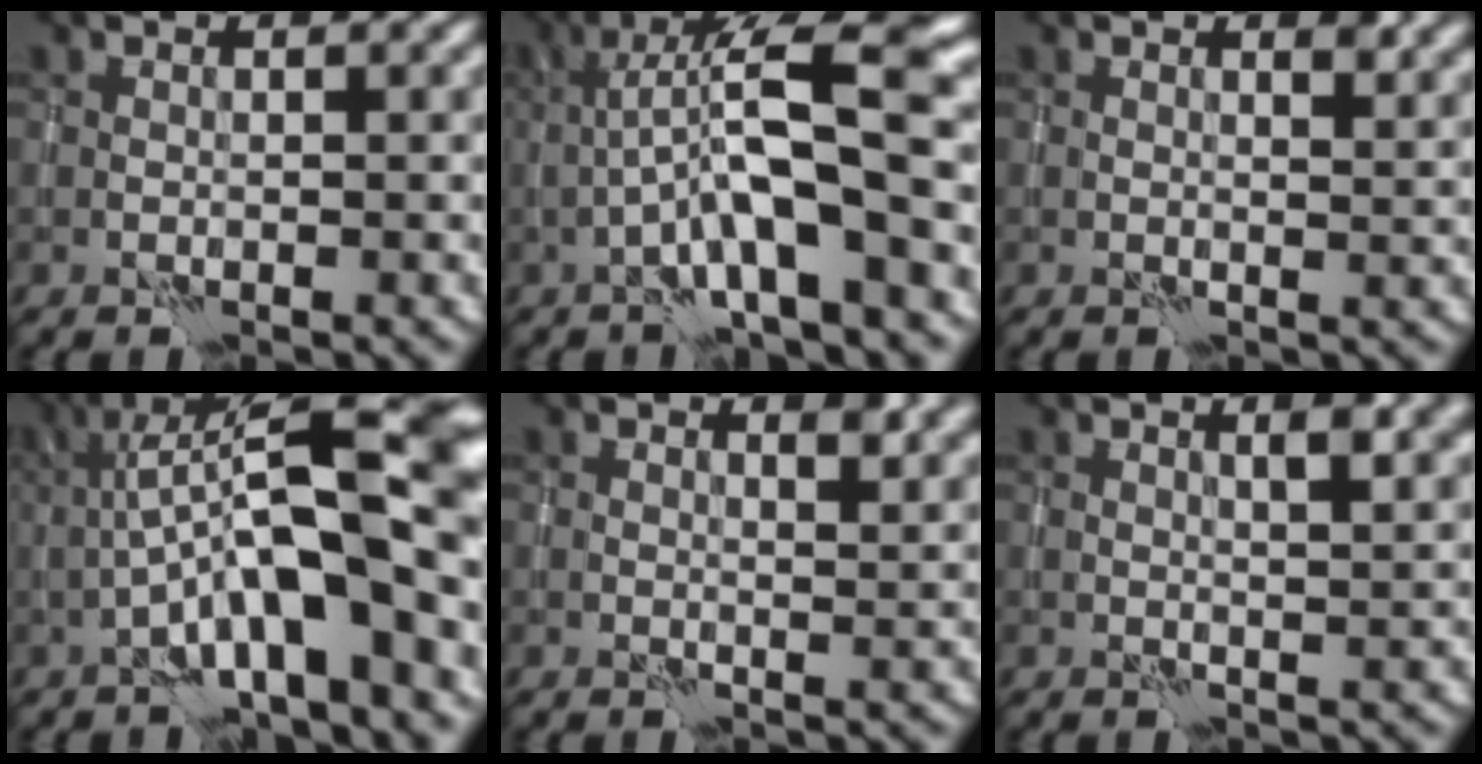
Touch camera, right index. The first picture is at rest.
{"total": 9.2, "force": [-1.4, 2.0, 8.9], "torque": [-0.154, 0.024, -0.026]}
{"total": 1.5, "force": [1.0, 0.4, 1.0], "torque": [-0.011, -0.003, 0.017]}
{"total": 12.7, "force": [-1.9, 3.2, 12.1], "torque": [-0.188, 0.029, -0.031]}
{"total": 2.0, "force": [1.2, 0.6, 1.4], "torque": [-0.016, -0.002, 0.020]}
{"total": 3.7, "force": [1.5, 1.1, 3.1], "torque": [-0.034, 0.010, 0.014]}